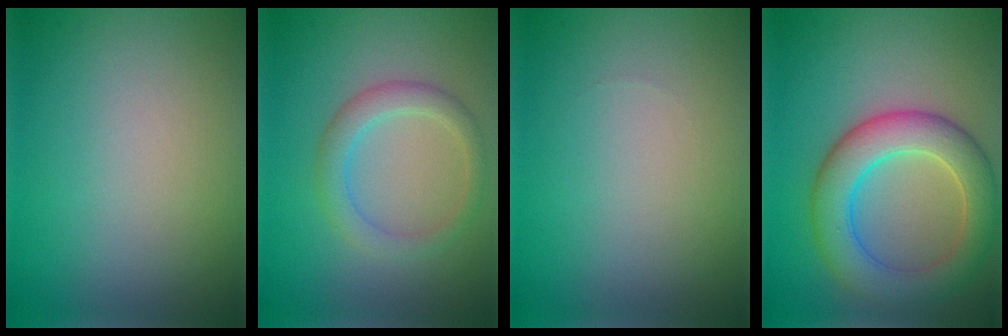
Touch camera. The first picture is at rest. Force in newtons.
{"total": 2.7, "press": 2.7, "slide": 0.1}
{"total": 0.0}
{"total": 6.8, "press": 6.8, "slide": 0.5}